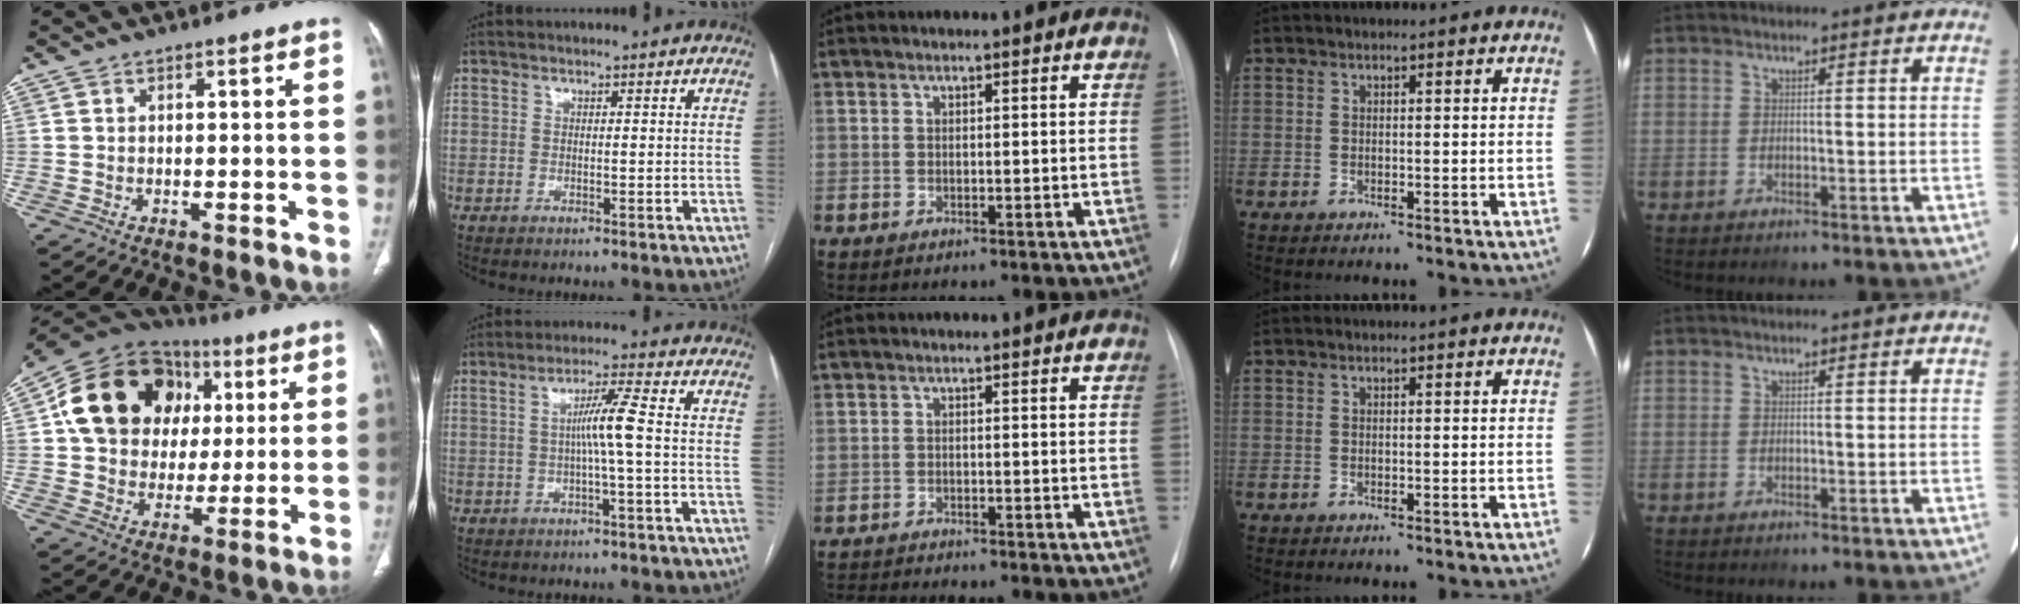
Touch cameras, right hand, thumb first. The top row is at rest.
{"thumb": {"total": 21.7, "force": [5.3, 17.5, 11.7], "torque": [-0.171, 0.030, 0.094]}, "index": {"total": 5.0, "force": [-0.2, -1.0, 4.9], "torque": [-0.087, 0.008, -0.001]}, "middle": {"total": 10.2, "force": [-9.4, 0.8, 3.8], "torque": [-0.053, -0.009, -0.134]}}